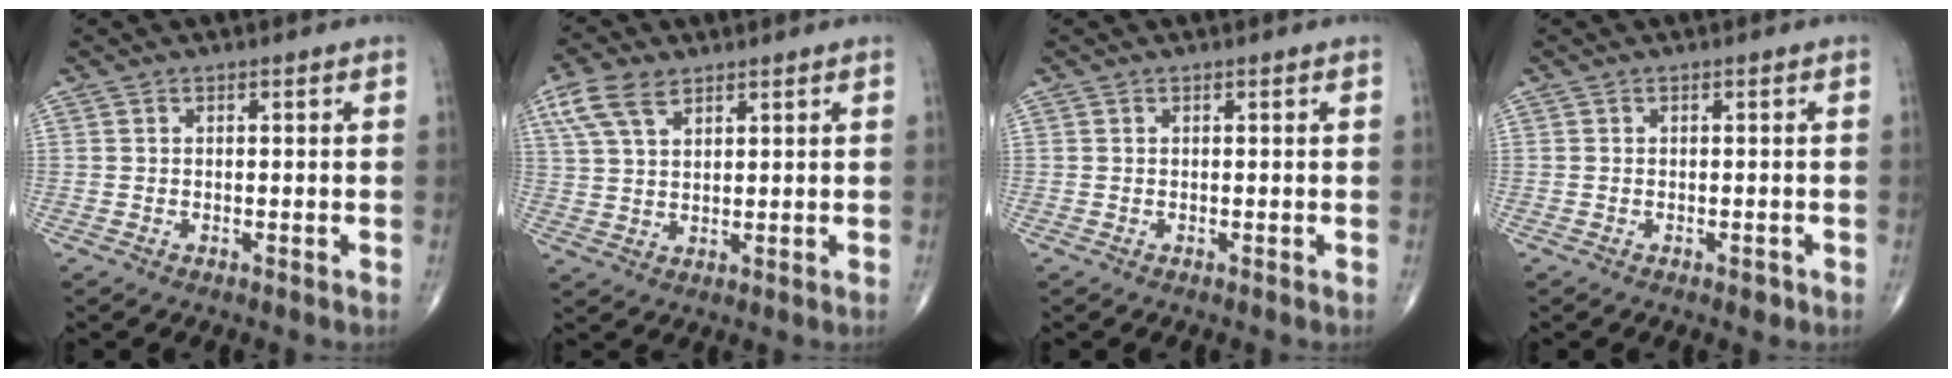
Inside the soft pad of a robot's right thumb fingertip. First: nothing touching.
{"total": 7.5, "force": [4.2, 3.9, 4.9], "torque": [-0.102, -0.001, 0.087]}
{"total": 0.0}
{"total": 0.9, "force": [-0.6, 0.4, 0.6], "torque": [-0.003, 0.000, -0.007]}